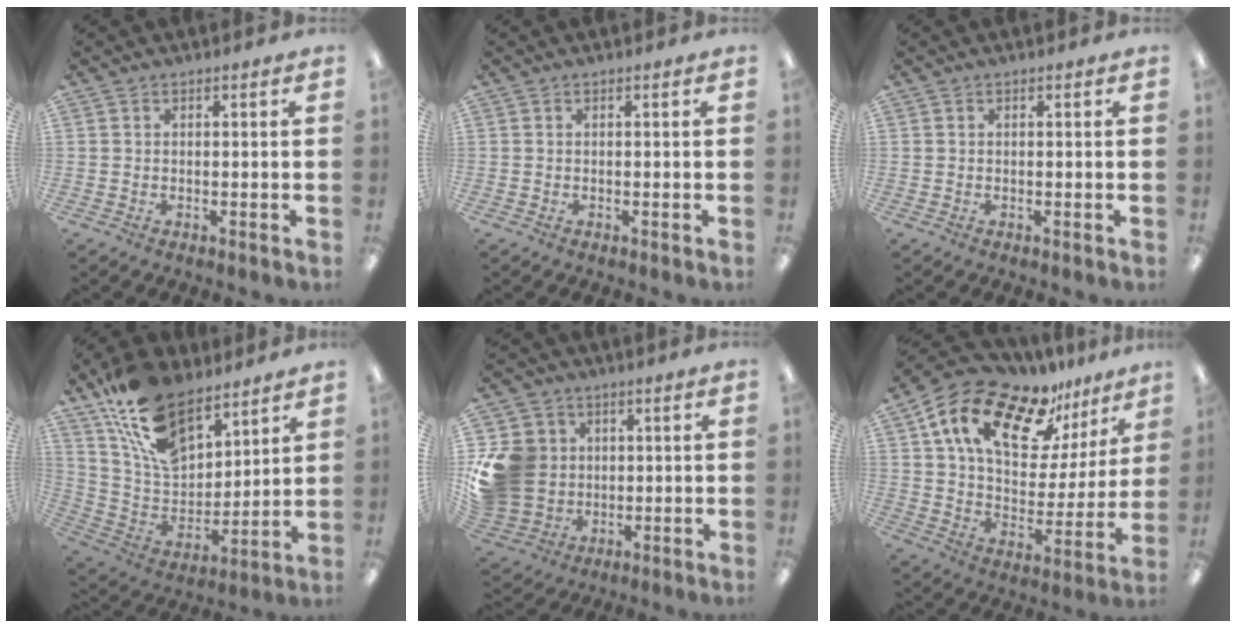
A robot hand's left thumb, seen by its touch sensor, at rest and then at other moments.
{"total": 0.0}
{"total": 0.0}
{"total": 19.6, "force": [13.4, 10.0, 10.1], "torque": [-0.204, -0.065, 0.251]}
{"total": 14.8, "force": [1.8, 13.3, 6.2], "torque": [-0.151, 0.006, 0.041]}
{"total": 19.6, "force": [13.5, 9.4, 10.6], "torque": [-0.196, -0.081, 0.238]}